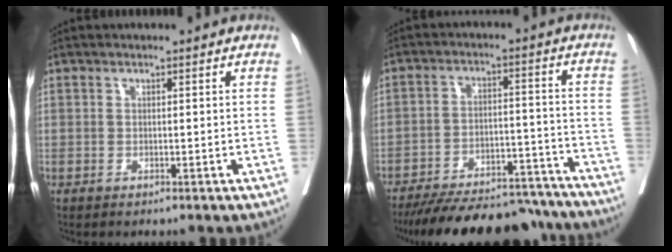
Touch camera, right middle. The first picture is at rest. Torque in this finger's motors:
{"motor_torque": [1.05, -1.09, 0.44, 0.10]}